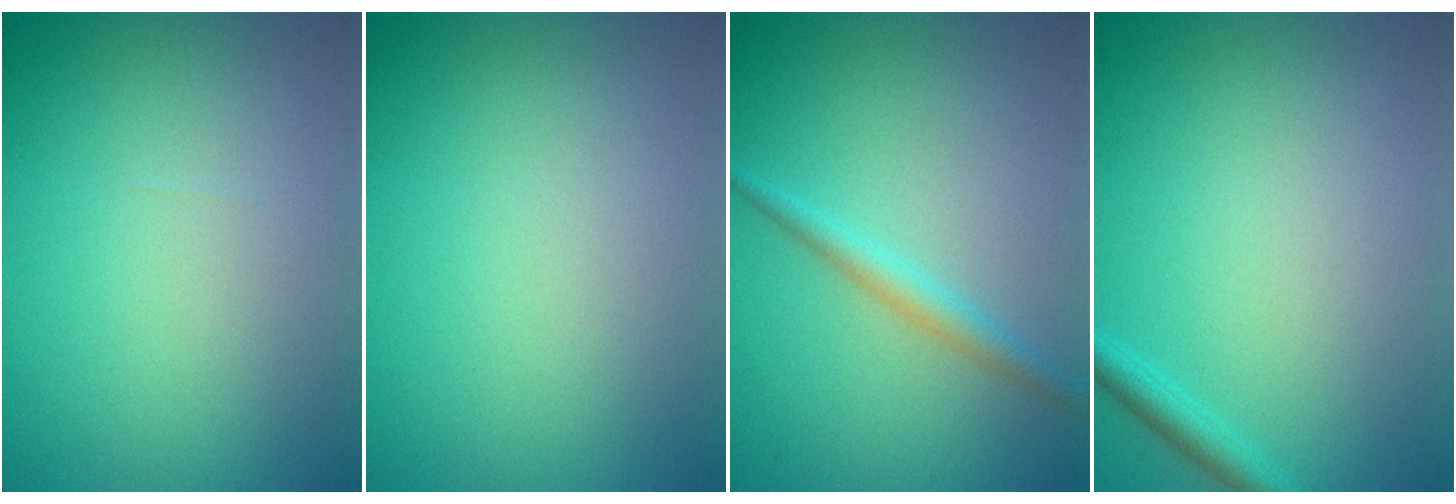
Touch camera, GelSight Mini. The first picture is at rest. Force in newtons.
{"total": 0.0}
{"total": 1.9, "press": 1.9, "slide": 0.1}
{"total": 1.5, "press": 1.5, "slide": 0.2}